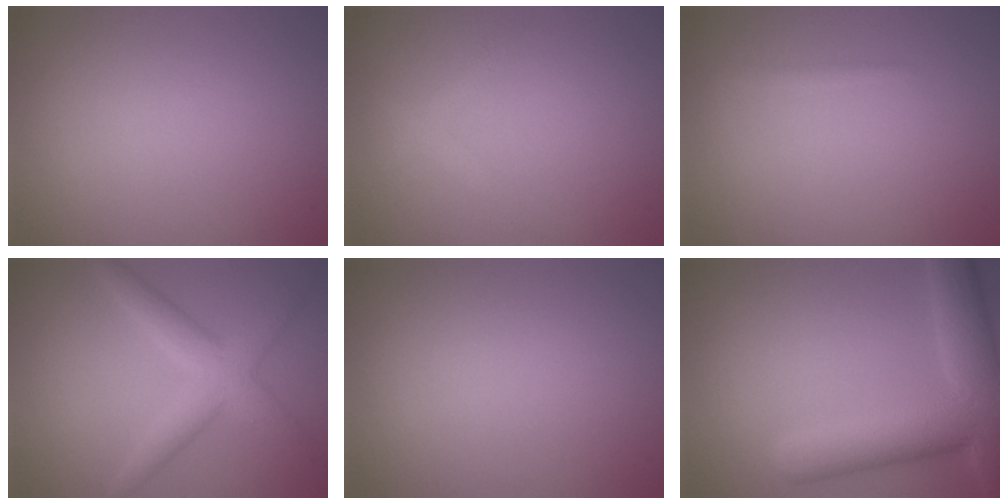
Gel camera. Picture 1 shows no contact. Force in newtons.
{"total": 1.5, "press": 1.5, "slide": 0.1}
{"total": 0.6, "press": 0.6, "slide": 0.0}
{"total": 4.2, "press": 4.2, "slide": 0.2}
{"total": 0.0}
{"total": 9.0, "press": 9.0, "slide": 0.6}